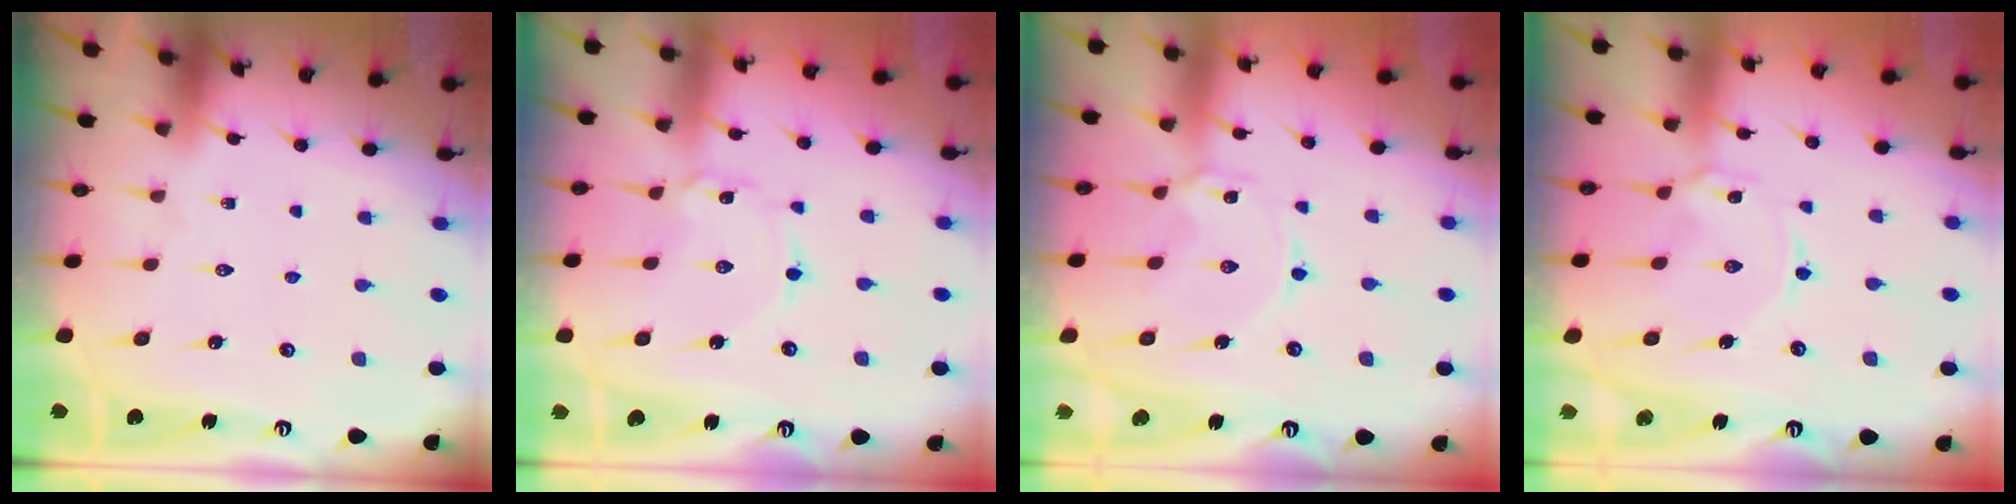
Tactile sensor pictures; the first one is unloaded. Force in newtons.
{"total": 2.0, "press": 2.0, "slide": 0.1}
{"total": 2.5, "press": 2.4, "slide": 0.4}
{"total": 3.0, "press": 2.9, "slide": 0.4}